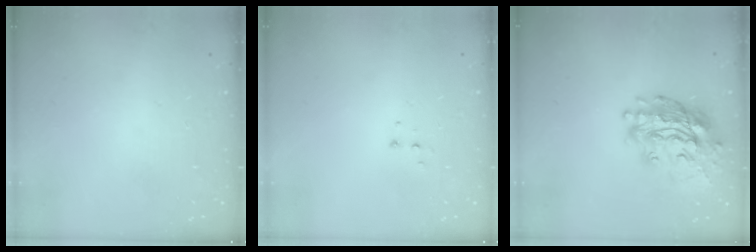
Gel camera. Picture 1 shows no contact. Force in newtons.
{"total": 4.5, "press": 4.5, "slide": 0.4}
{"total": 20.0, "press": 19.9, "slide": 2.0}